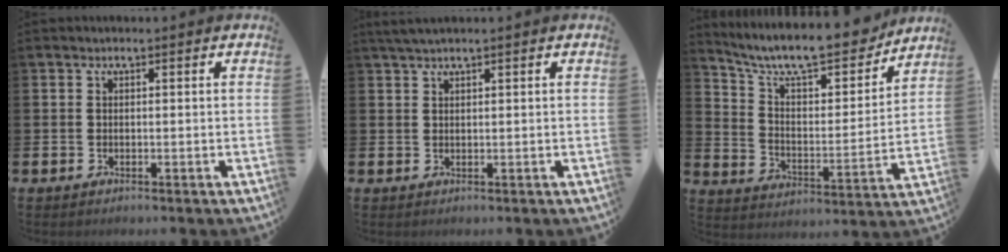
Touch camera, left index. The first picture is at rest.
{"total": 1.8, "force": [1.5, 0.0, 1.0], "torque": [-0.026, 0.006, 0.030]}
{"total": 10.9, "force": [9.8, 2.7, 4.1], "torque": [-0.112, -0.070, 0.167]}